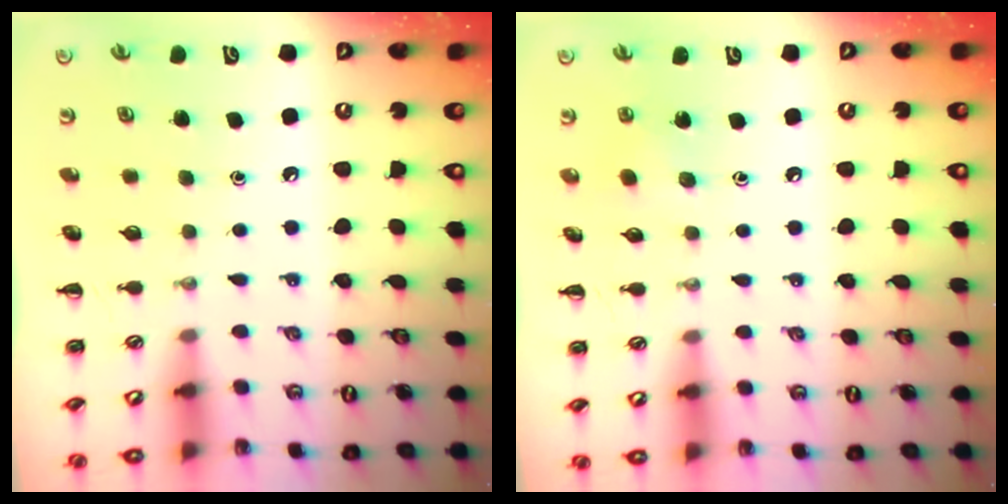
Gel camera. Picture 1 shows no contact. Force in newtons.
{"total": 5.9, "press": 5.7, "slide": 1.4}